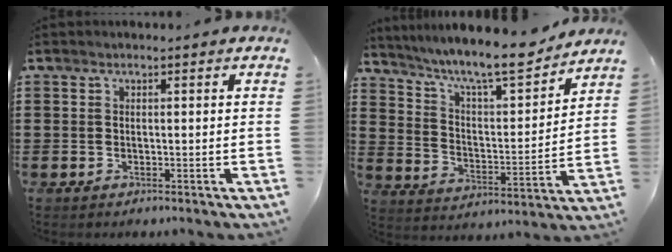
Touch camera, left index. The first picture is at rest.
{"total": 9.2, "force": [8.0, 0.8, 4.4], "torque": [-0.108, -0.052, 0.132]}